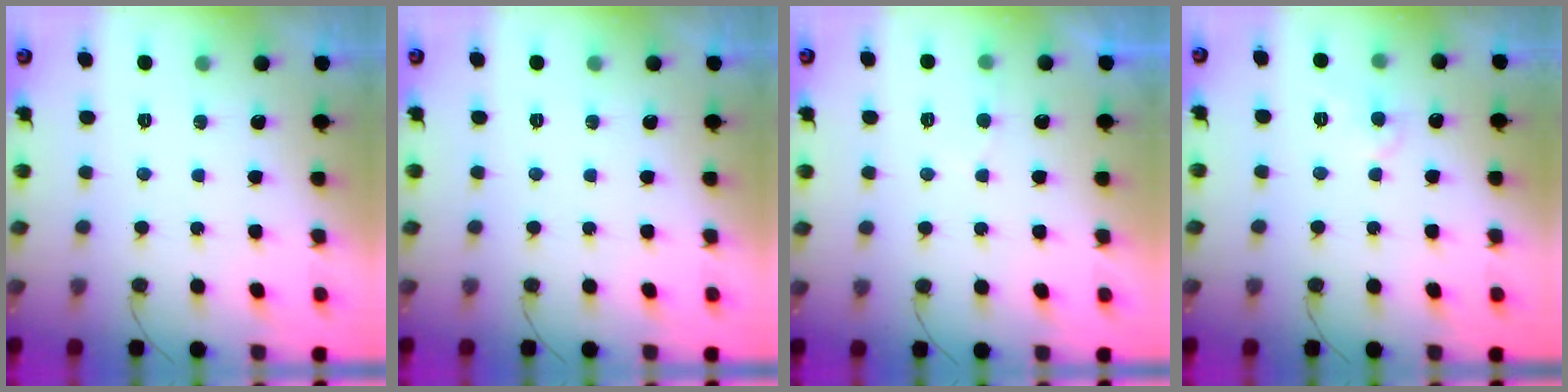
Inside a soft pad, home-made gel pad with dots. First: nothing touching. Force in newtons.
{"total": 0.0}
{"total": 2.3, "press": 2.3, "slide": 0.2}
{"total": 5.3, "press": 5.3, "slide": 0.5}